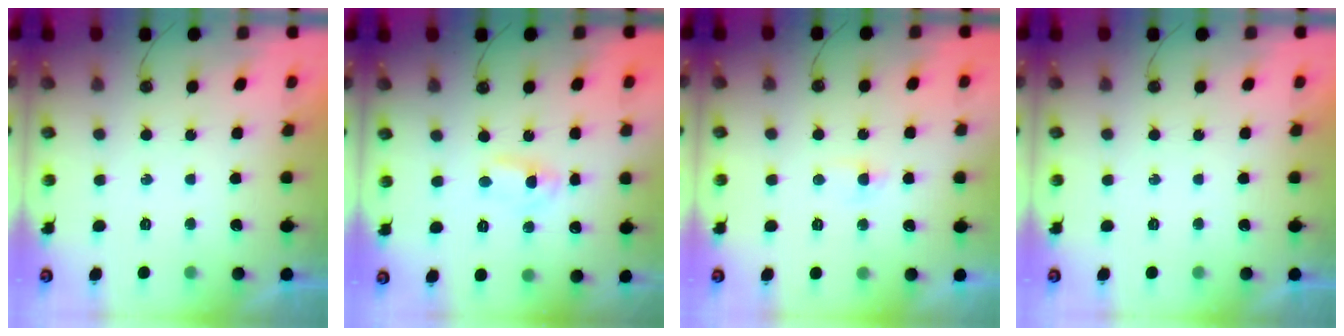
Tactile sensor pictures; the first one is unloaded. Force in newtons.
{"total": 3.3, "press": 3.2, "slide": 0.3}
{"total": 2.5, "press": 2.5, "slide": 0.4}
{"total": 0.0}